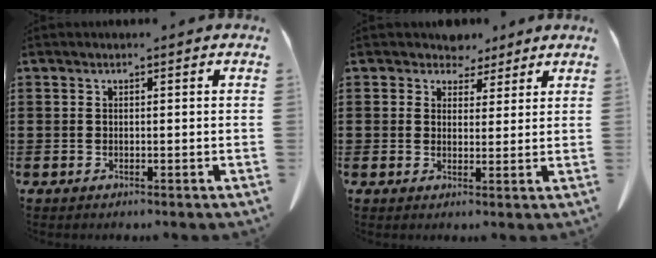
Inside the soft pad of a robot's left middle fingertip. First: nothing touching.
{"total": 4.0, "force": [3.3, 2.3, 0.2], "torque": [-0.013, 0.000, 0.060]}